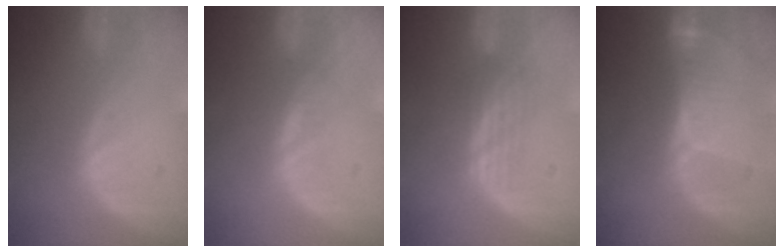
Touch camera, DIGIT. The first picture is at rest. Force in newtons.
{"total": 0.8, "press": 0.8, "slide": 0.1}
{"total": 2.9, "press": 2.6, "slide": 1.3}
{"total": 8.3, "press": 7.7, "slide": 3.2}